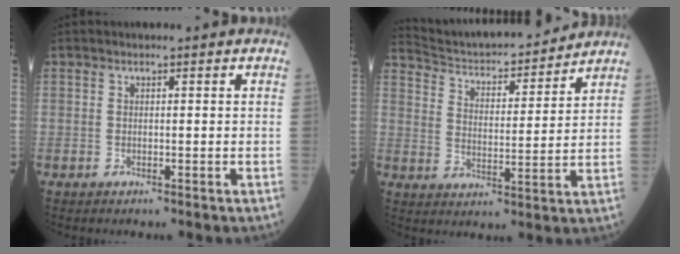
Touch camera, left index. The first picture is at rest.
{"total": 16.8, "force": [15.9, 2.2, 4.9], "torque": [-0.083, 0.007, 0.243]}